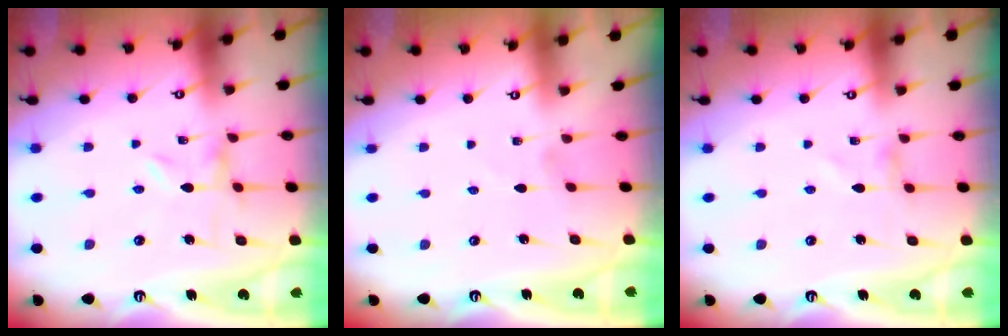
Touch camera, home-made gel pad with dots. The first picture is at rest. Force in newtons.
{"total": 1.2, "press": 1.2, "slide": 0.1}
{"total": 0.0}